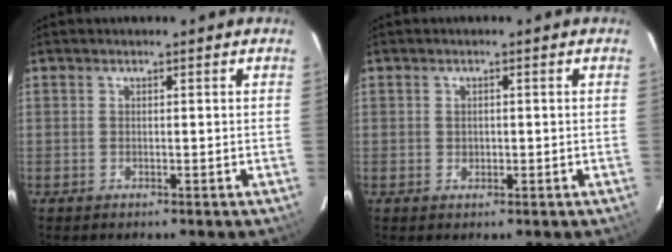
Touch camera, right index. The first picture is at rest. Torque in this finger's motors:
{"motor_torque": [-0.08, 0.01, -0.06, 0.00]}